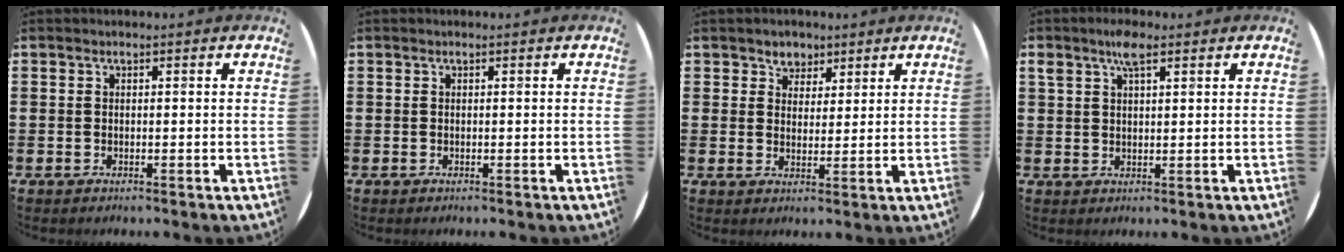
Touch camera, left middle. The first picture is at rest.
{"total": 0.0}
{"total": 3.2, "force": [2.4, 2.0, -0.2], "torque": [0.002, 0.001, 0.045]}
{"total": 3.7, "force": [2.5, 1.3, 2.5], "torque": [-0.039, 0.000, 0.040]}